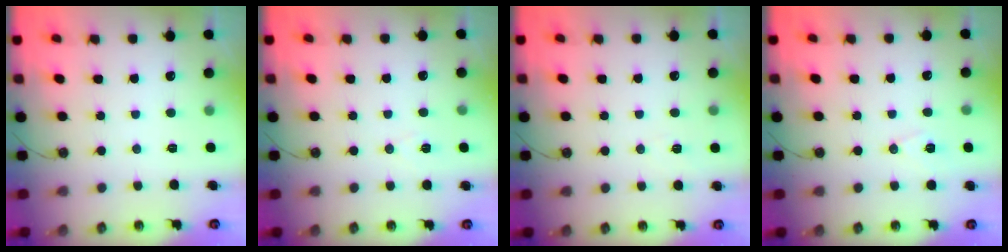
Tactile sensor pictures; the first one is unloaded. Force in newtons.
{"total": 5.9, "press": 4.0, "slide": 4.4}
{"total": 5.3, "press": 2.9, "slide": 4.4}
{"total": 6.9, "press": 5.8, "slide": 3.7}